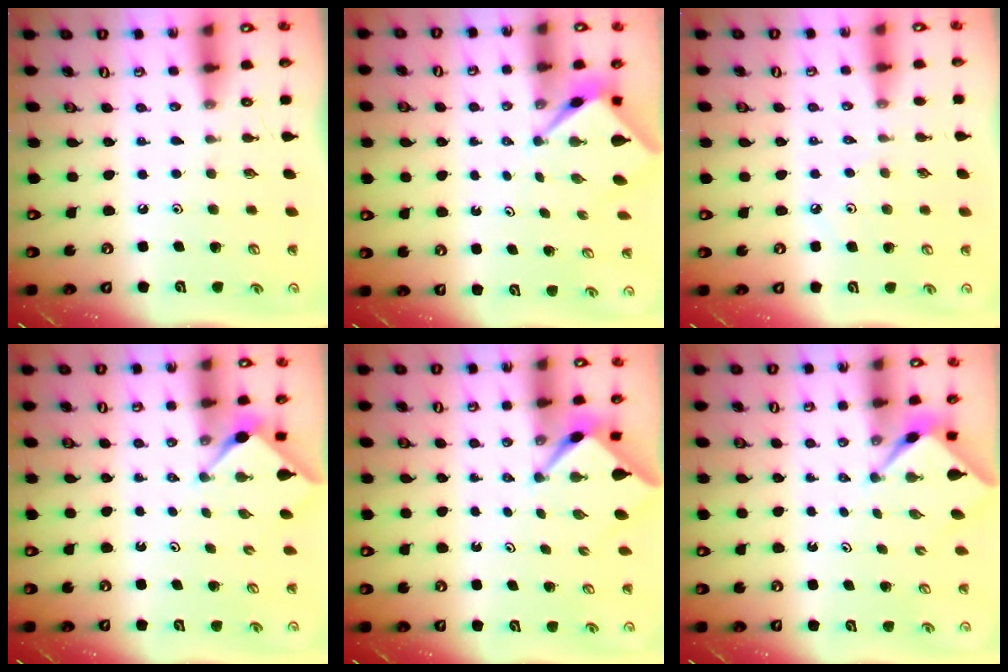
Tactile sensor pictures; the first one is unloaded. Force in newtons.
{"total": 2.5, "press": 2.5, "slide": 0.2}
{"total": 2.3, "press": 2.2, "slide": 0.5}
{"total": 2.8, "press": 2.7, "slide": 0.5}
{"total": 2.4, "press": 2.4, "slide": 0.3}
{"total": 2.1, "press": 2.1, "slide": 0.3}